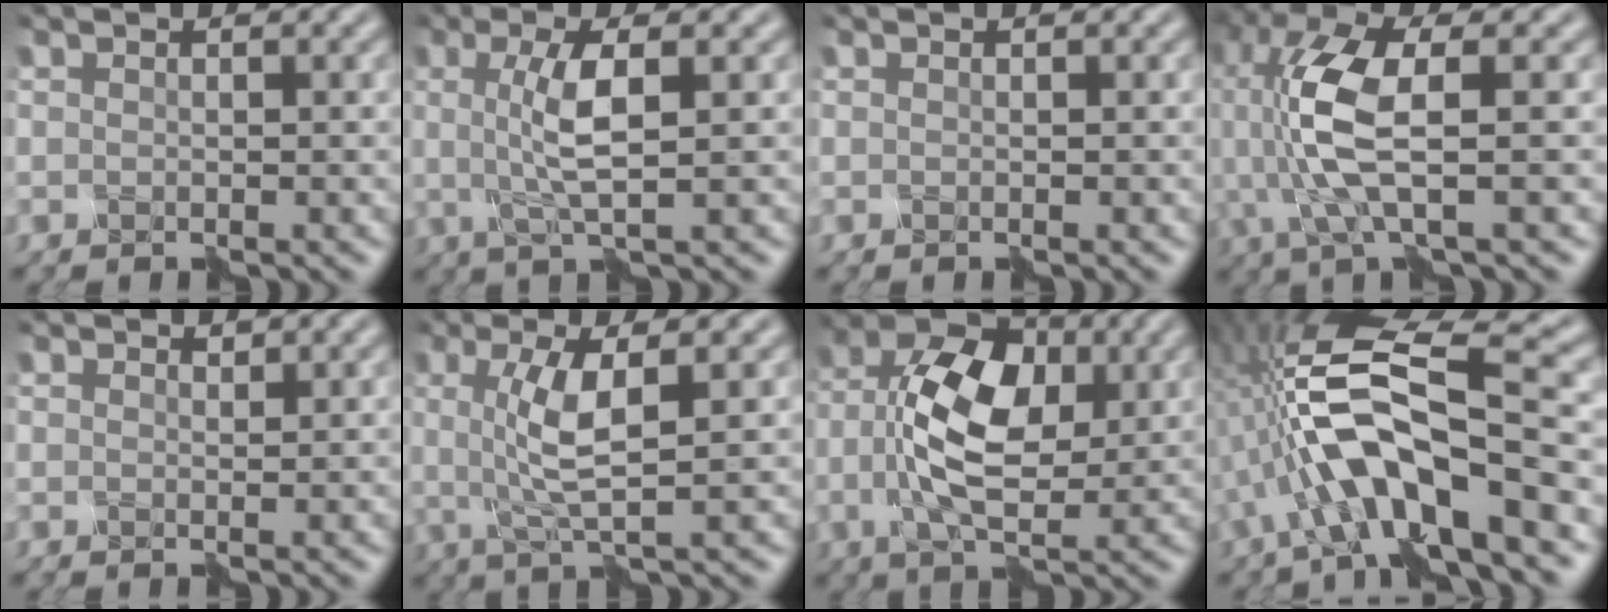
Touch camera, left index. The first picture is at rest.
{"total": 3.7, "force": [0.3, 0.4, 3.7], "torque": [-0.087, 0.005, 0.011]}
{"total": 0.0}
{"total": 7.4, "force": [0.2, 2.1, 7.1], "torque": [-0.181, 0.004, 0.007]}
{"total": 0.6, "force": [0.5, 0.1, 0.1], "torque": [-0.008, 0.000, 0.010]}
{"total": 4.4, "force": [0.5, 0.6, 4.3], "torque": [-0.100, 0.003, 0.016]}
{"total": 8.7, "force": [0.4, 4.8, 7.3], "torque": [-0.147, 0.012, 0.002]}
{"total": 10.4, "force": [-2.3, 3.2, 9.6], "torque": [-0.190, 0.020, -0.050]}